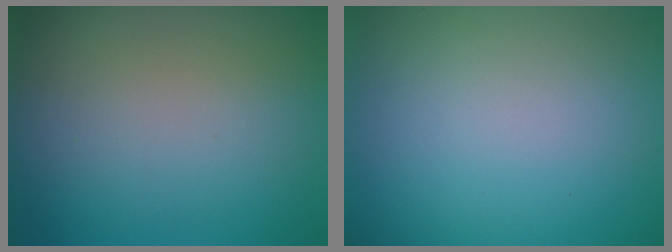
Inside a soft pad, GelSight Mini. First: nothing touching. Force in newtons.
{"total": 0.0}